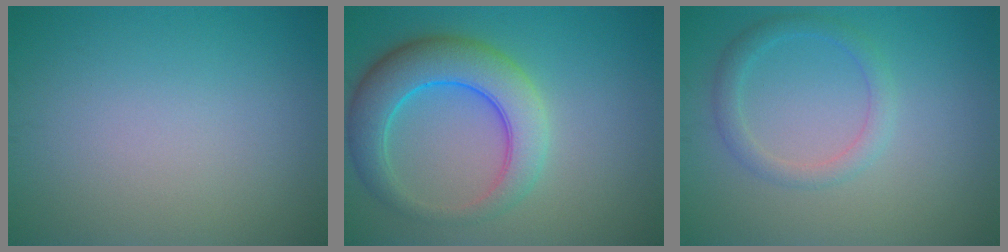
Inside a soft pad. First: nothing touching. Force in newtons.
{"total": 7.0, "press": 7.0, "slide": 0.2}
{"total": 2.2, "press": 2.2, "slide": 0.1}